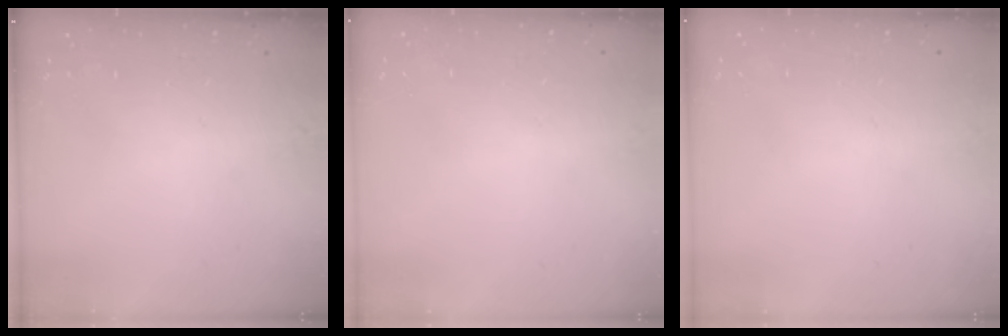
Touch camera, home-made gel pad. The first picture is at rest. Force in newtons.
{"total": 0.0}
{"total": 0.0}